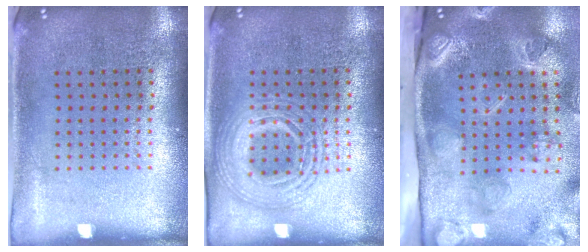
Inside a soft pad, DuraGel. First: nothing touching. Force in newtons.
{"total": 2.6, "press": 2.6, "slide": 0.2}
{"total": 4.6, "press": 3.2, "slide": 3.2}